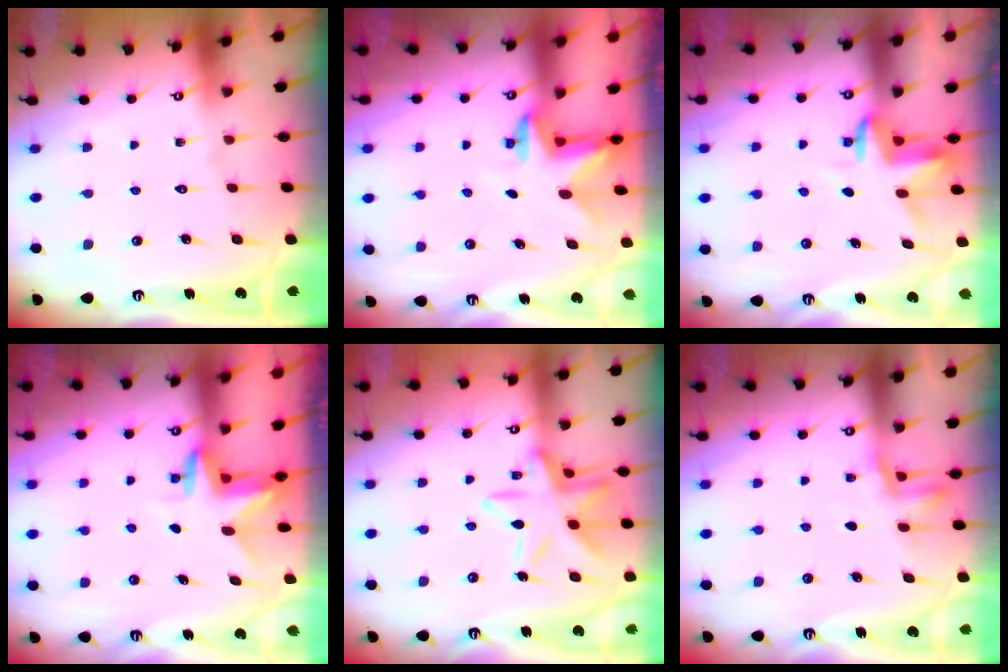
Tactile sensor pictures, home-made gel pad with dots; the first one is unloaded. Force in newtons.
{"total": 2.4, "press": 2.4, "slide": 0.4}
{"total": 3.6, "press": 3.6, "slide": 0.2}
{"total": 3.2, "press": 3.2, "slide": 0.3}
{"total": 15.0, "press": 15.0, "slide": 1.1}
{"total": 3.5, "press": 3.5, "slide": 0.8}